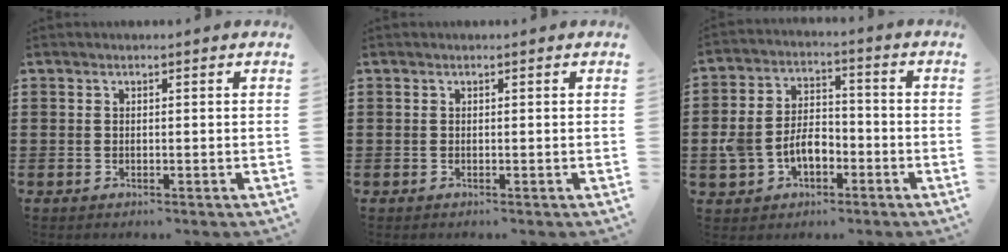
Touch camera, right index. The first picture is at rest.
{"total": 0.0}
{"total": 6.9, "force": [-2.4, 4.7, 4.5], "torque": [-0.113, 0.005, -0.052]}